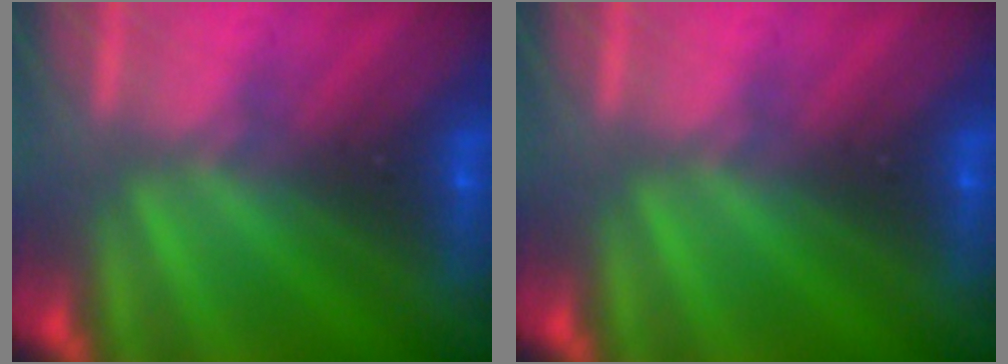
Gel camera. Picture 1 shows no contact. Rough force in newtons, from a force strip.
{"total": 0.0}